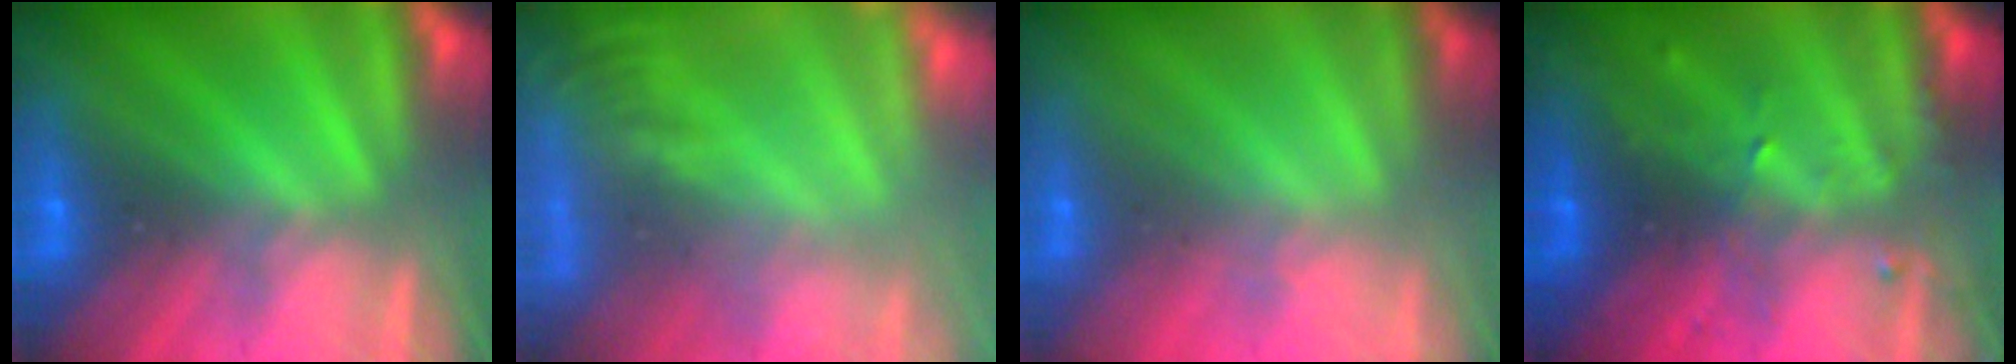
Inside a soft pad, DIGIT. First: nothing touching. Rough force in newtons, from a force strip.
{"total": 5.8}
{"total": 1.5}
{"total": 3.5}